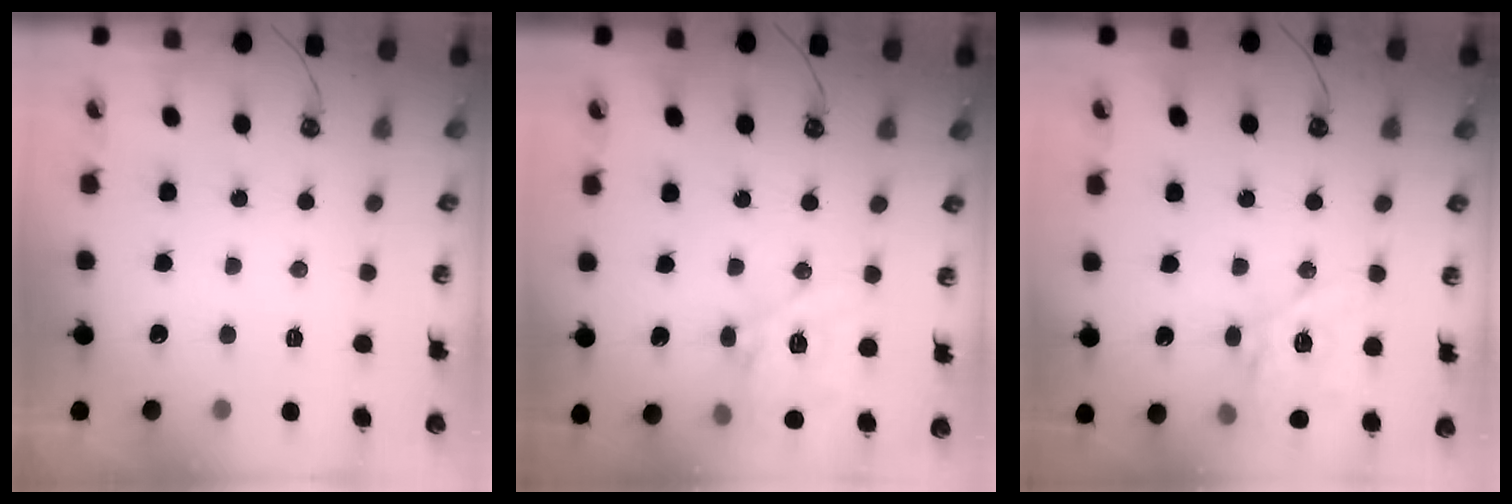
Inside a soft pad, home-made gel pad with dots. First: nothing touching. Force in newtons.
{"total": 13.7, "press": 13.6, "slide": 1.8}
{"total": 15.3, "press": 15.1, "slide": 2.2}